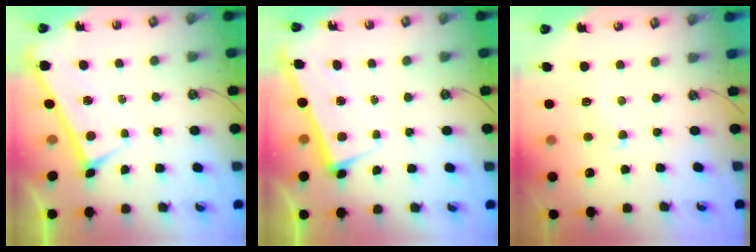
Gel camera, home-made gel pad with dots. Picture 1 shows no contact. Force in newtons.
{"total": 2.8, "press": 2.7, "slide": 0.7}
{"total": 2.4, "press": 2.2, "slide": 1.0}